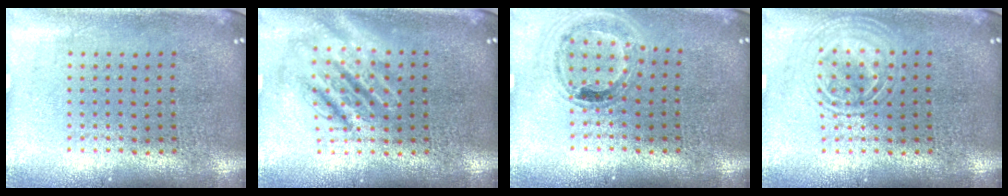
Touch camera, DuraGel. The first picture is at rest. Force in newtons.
{"total": 2.4, "press": 2.4, "slide": 0.3}
{"total": 0.9, "press": 0.9, "slide": 0.1}
{"total": 2.3, "press": 2.3, "slide": 0.3}